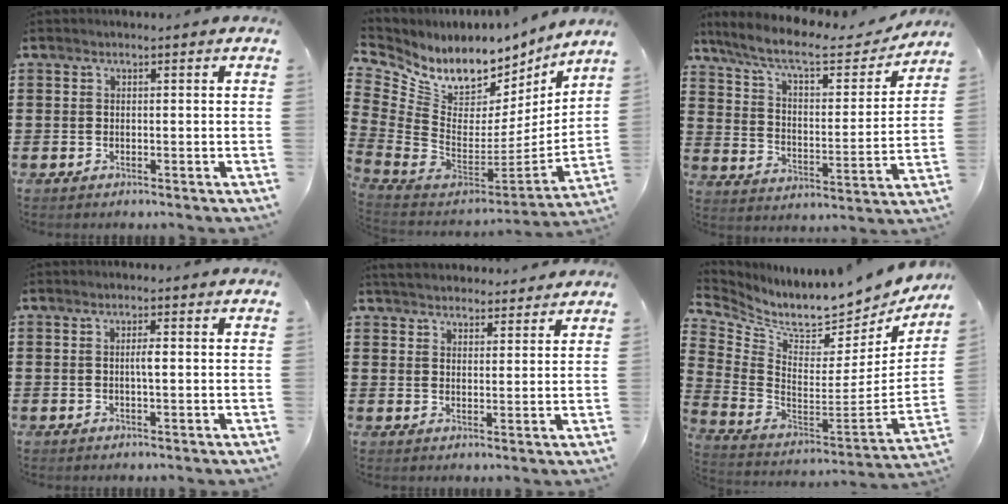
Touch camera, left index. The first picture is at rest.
{"total": 8.1, "force": [6.1, 4.2, 3.2], "torque": [-0.110, -0.075, 0.105]}
{"total": 8.7, "force": [7.1, 1.9, 4.7], "torque": [-0.119, -0.037, 0.119]}
{"total": 1.5, "force": [-0.1, 0.2, 1.4], "torque": [-0.028, -0.001, -0.003]}
{"total": 3.5, "force": [3.5, 0.7, 0.0], "torque": [-0.012, -0.009, 0.064]}
{"total": 7.1, "force": [6.5, 1.3, 2.6], "torque": [-0.075, -0.078, 0.103]}